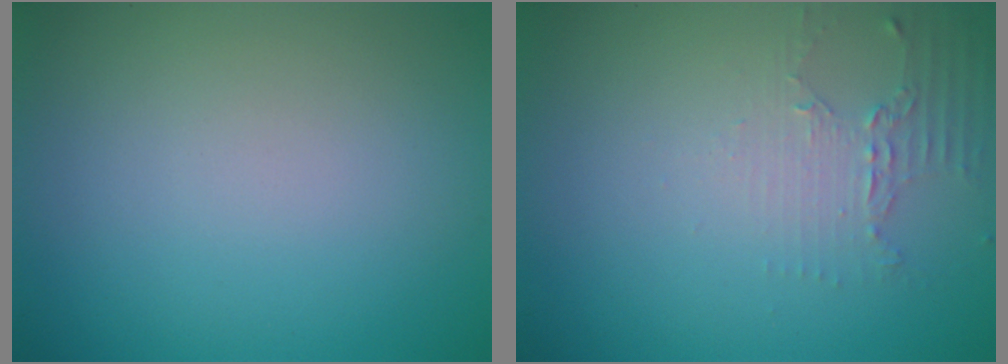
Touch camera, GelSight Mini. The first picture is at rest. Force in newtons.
{"total": 2.1, "press": 1.5, "slide": 1.4}